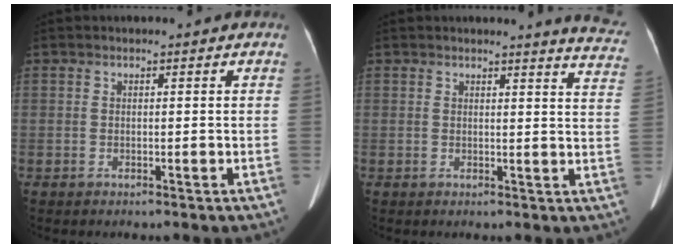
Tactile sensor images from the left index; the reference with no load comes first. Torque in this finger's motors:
{"motor_torque": [-0.33, -0.73, -0.04, 0.03]}